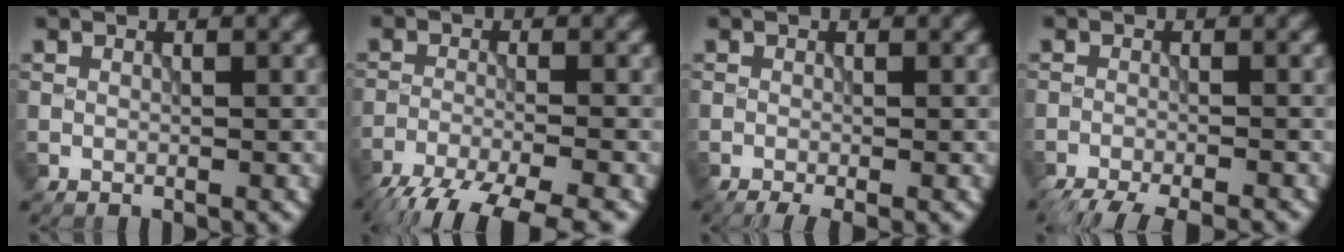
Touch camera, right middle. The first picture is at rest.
{"total": 10.1, "force": [-8.5, 2.2, 5.1], "torque": [-0.096, -0.036, -0.135]}
{"total": 2.4, "force": [-1.6, 0.5, 1.7], "torque": [-0.022, -0.005, -0.031]}
{"total": 7.7, "force": [-6.9, 1.5, 3.1], "torque": [-0.046, -0.024, -0.101]}